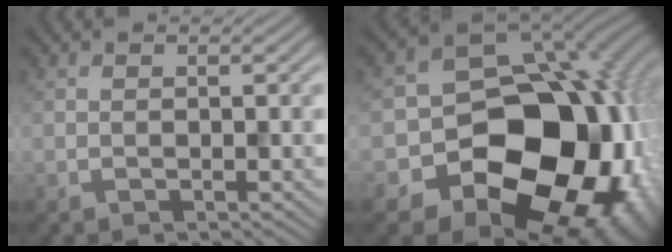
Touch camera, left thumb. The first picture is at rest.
{"total": 19.3, "force": [-5.6, 15.5, 10.0], "torque": [-0.149, -0.045, -0.089]}